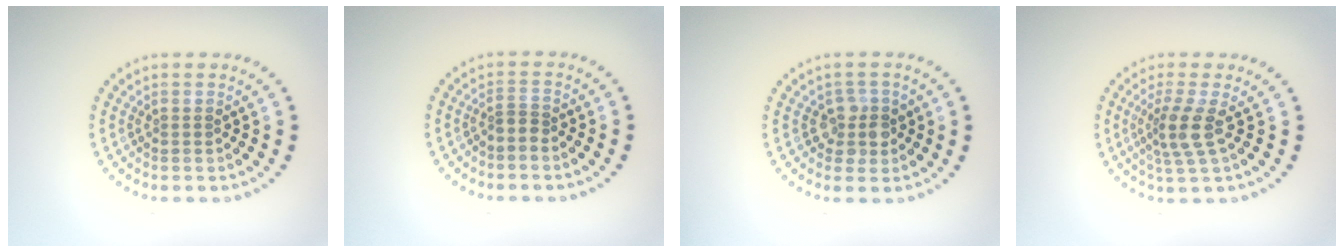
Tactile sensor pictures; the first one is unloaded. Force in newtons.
{"total": 1.1, "press": 0.8, "slide": 0.8}
{"total": 2.3, "press": 2.1, "slide": 1.1}
{"total": 2.9, "press": 2.2, "slide": 1.9}